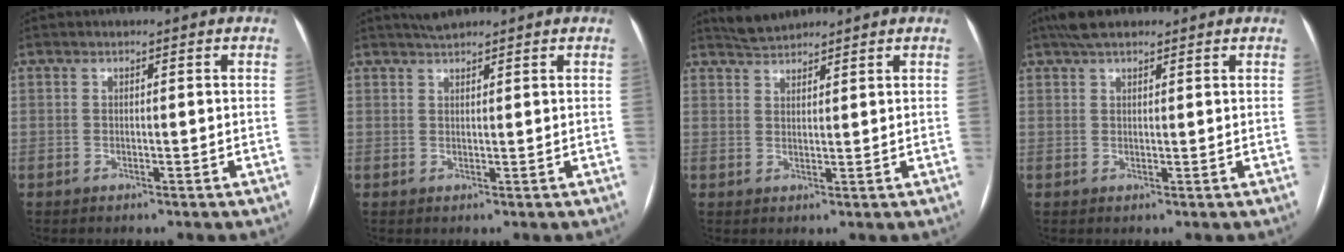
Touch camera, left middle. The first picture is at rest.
{"total": 2.2, "force": [2.1, 0.1, 0.7], "torque": [-0.015, 0.011, 0.039]}
{"total": 3.0, "force": [3.0, 0.1, 0.0], "torque": [-0.009, 0.014, 0.061]}
{"total": 4.8, "force": [3.8, 1.5, 2.5], "torque": [-0.047, 0.028, 0.067]}